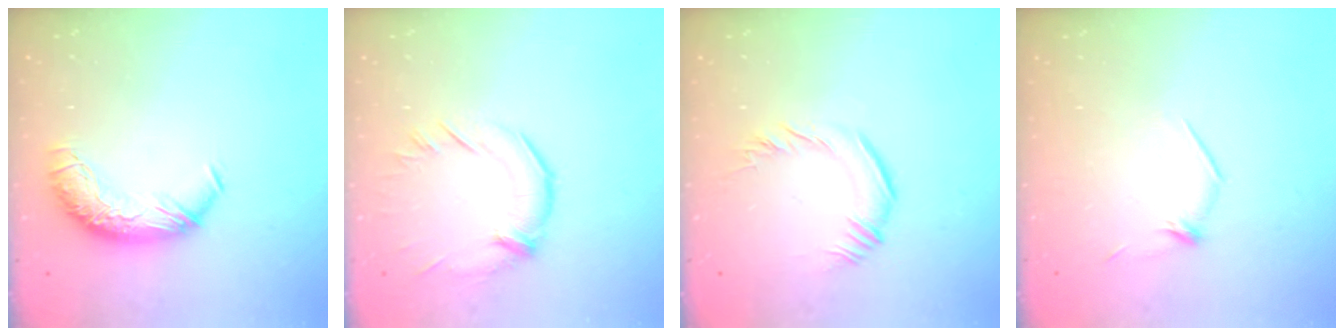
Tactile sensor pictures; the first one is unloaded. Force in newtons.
{"total": 1.5, "press": 0.4, "slide": 1.4}
{"total": 0.9, "press": 0.6, "slide": 0.7}
{"total": 5.4, "press": 5.3, "slide": 1.4}